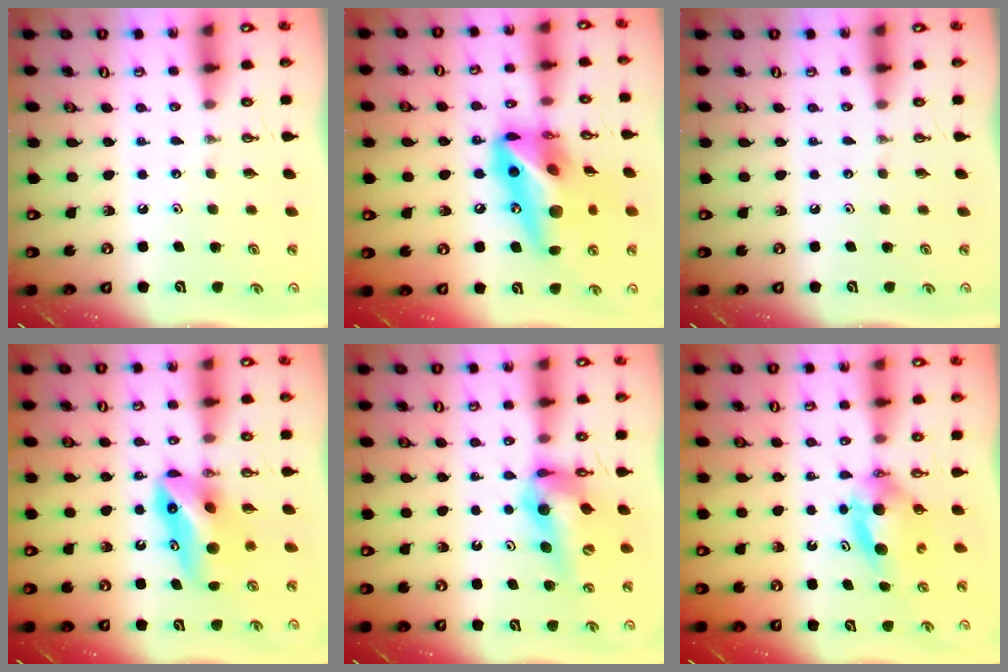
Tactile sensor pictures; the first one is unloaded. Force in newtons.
{"total": 22.0, "press": 21.7, "slide": 3.5}
{"total": 0.0}
{"total": 9.4, "press": 8.7, "slide": 3.6}
{"total": 12.8, "press": 12.7, "slide": 1.2}
{"total": 6.4, "press": 6.1, "slide": 1.9}